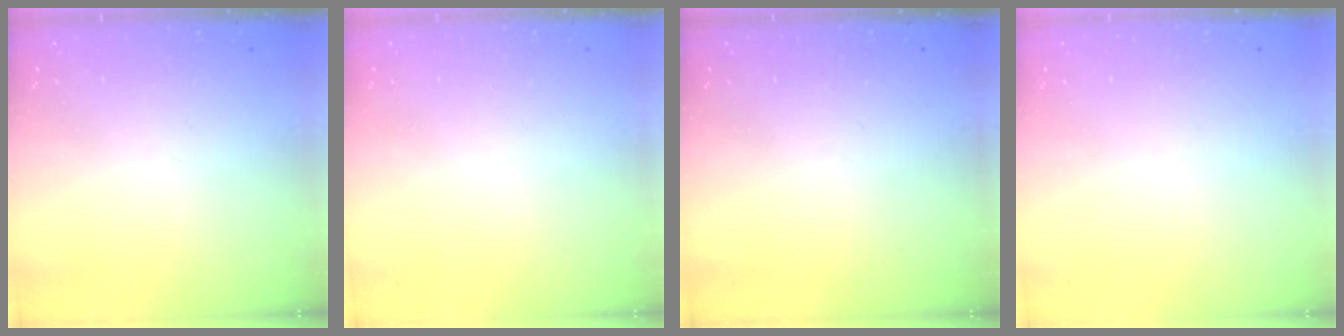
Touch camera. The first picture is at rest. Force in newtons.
{"total": 0.0}
{"total": 0.0}
{"total": 0.0}